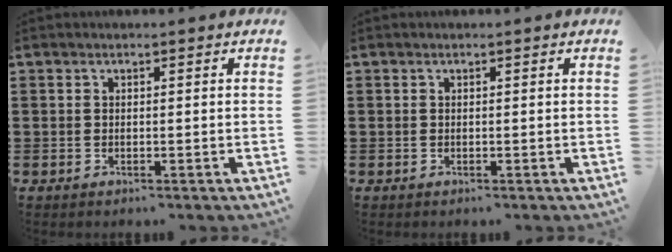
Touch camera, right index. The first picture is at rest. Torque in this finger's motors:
{"motor_torque": [0.42, 0.77, 0.00, 0.01]}